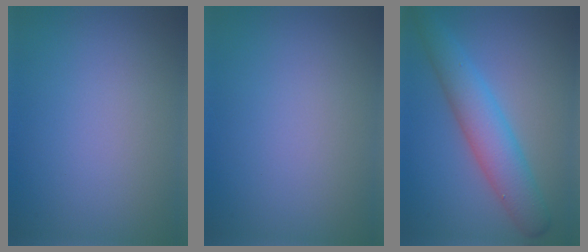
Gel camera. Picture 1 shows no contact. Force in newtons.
{"total": 0.0}
{"total": 5.1, "press": 5.1, "slide": 0.3}